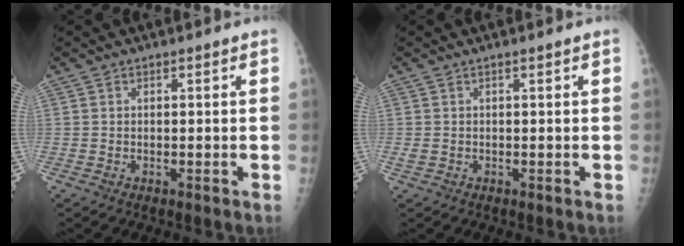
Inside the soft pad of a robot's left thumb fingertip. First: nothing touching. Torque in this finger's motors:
{"motor_torque": [0.02, 0.02, 0.25, 0.23, 0.02]}